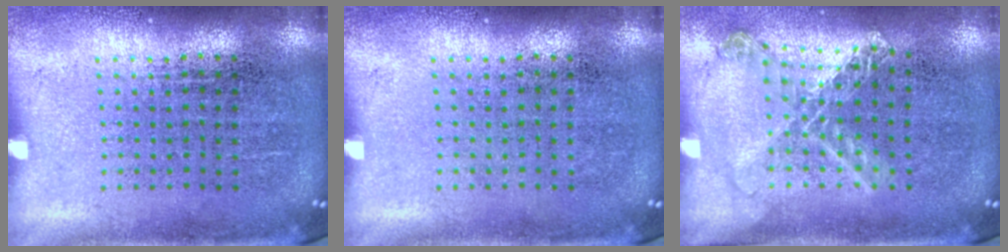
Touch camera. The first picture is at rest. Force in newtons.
{"total": 0.0}
{"total": 1.2, "press": 1.1, "slide": 0.2}